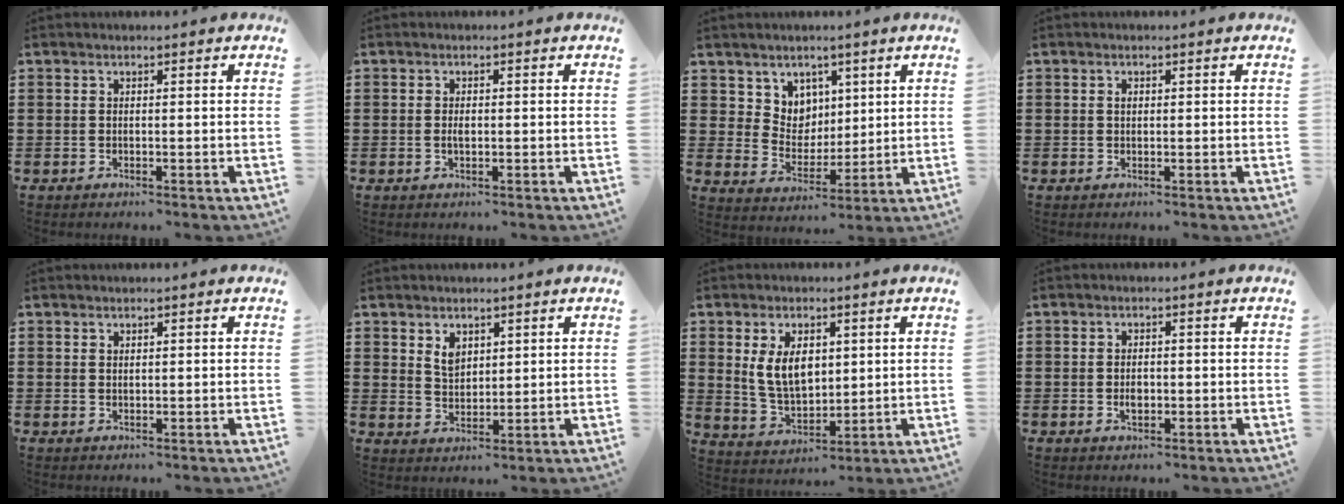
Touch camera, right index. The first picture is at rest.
{"total": 1.5, "force": [-0.1, 0.8, 1.3], "torque": [-0.027, 0.003, -0.003]}
{"total": 6.2, "force": [3.8, 4.9, 0.1], "torque": [-0.039, -0.009, 0.074]}
{"total": 0.7, "force": [0.2, 0.5, 0.5], "torque": [-0.011, 0.002, 0.004]}
{"total": 0.7, "force": [0.5, 0.4, 0.2], "torque": [-0.006, 0.002, 0.011]}
{"total": 3.3, "force": [1.9, 2.1, 1.6], "torque": [-0.033, 0.002, 0.033]}
{"total": 7.4, "force": [1.8, 4.5, 5.6], "torque": [-0.120, 0.007, 0.030]}
{"total": 2.1, "force": [-0.3, 1.2, 1.7], "torque": [-0.025, 0.000, -0.008]}